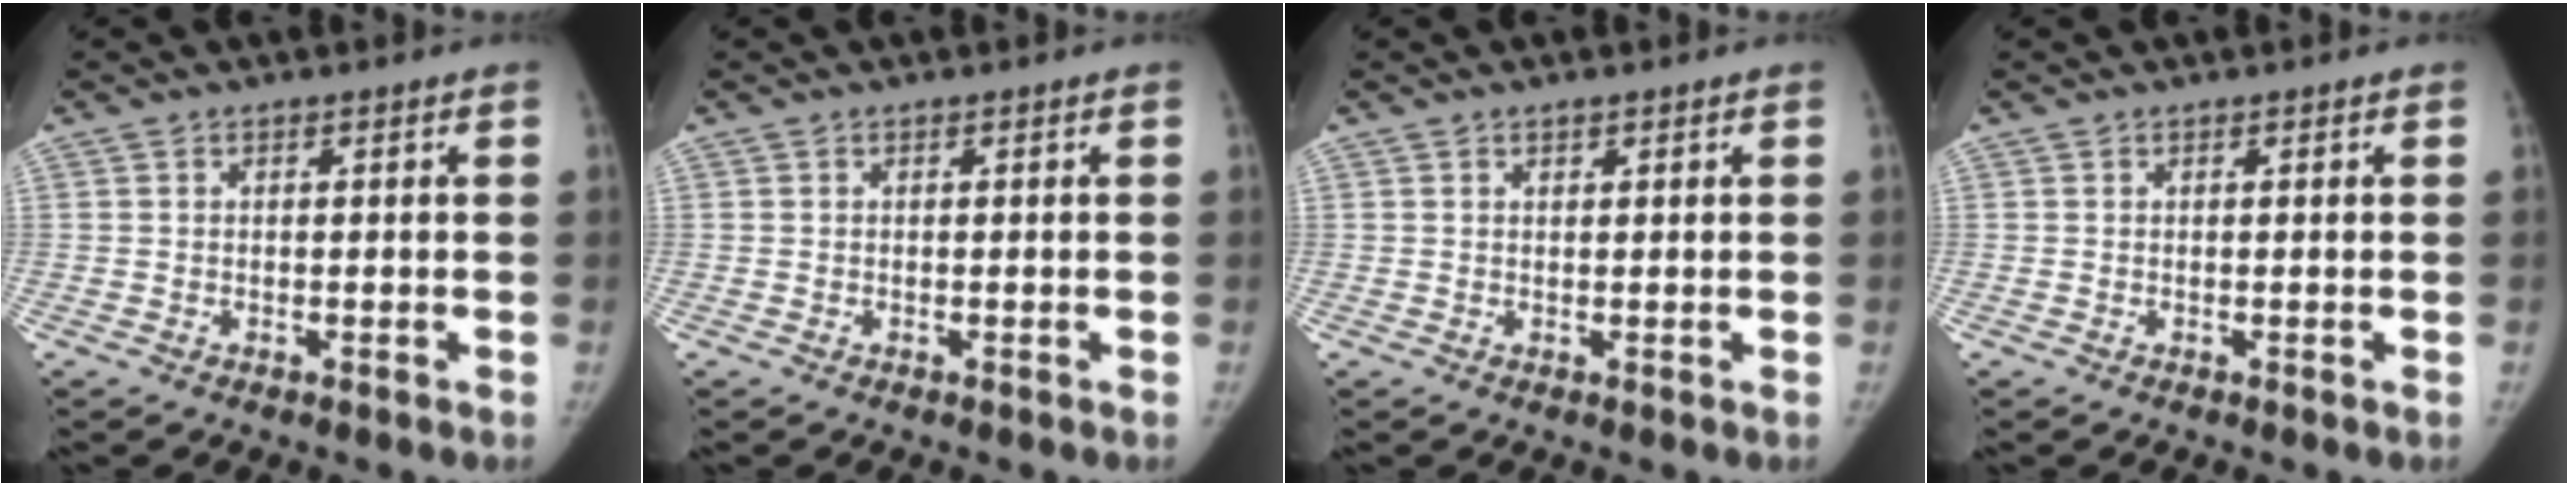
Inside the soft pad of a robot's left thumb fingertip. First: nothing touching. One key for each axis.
{"total": 0.0}
{"total": 0.9, "fx": 0.6, "fy": 0.4, "fz": 0.4, "tx": -0.002, "ty": -0.003, "tz": 0.011}
{"total": 0.0}